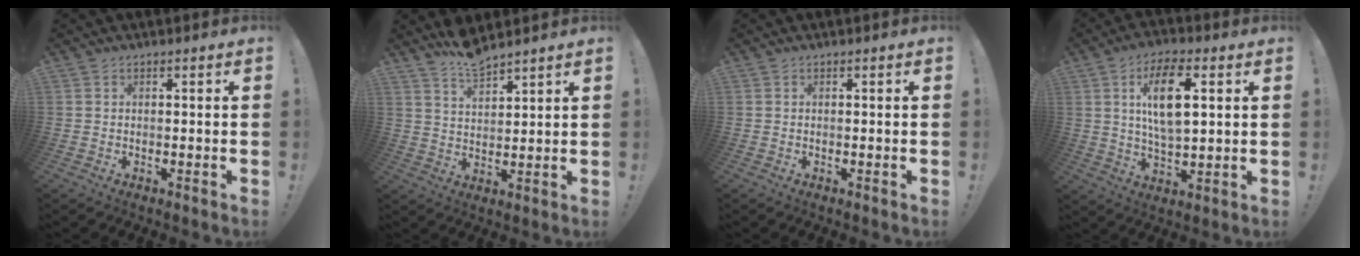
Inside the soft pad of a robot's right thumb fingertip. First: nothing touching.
{"total": 7.2, "force": [6.4, 1.8, 2.9], "torque": [-0.057, -0.036, 0.116]}
{"total": 0.0}
{"total": 13.4, "force": [4.0, 6.0, 11.3], "torque": [-0.195, 0.000, 0.068]}